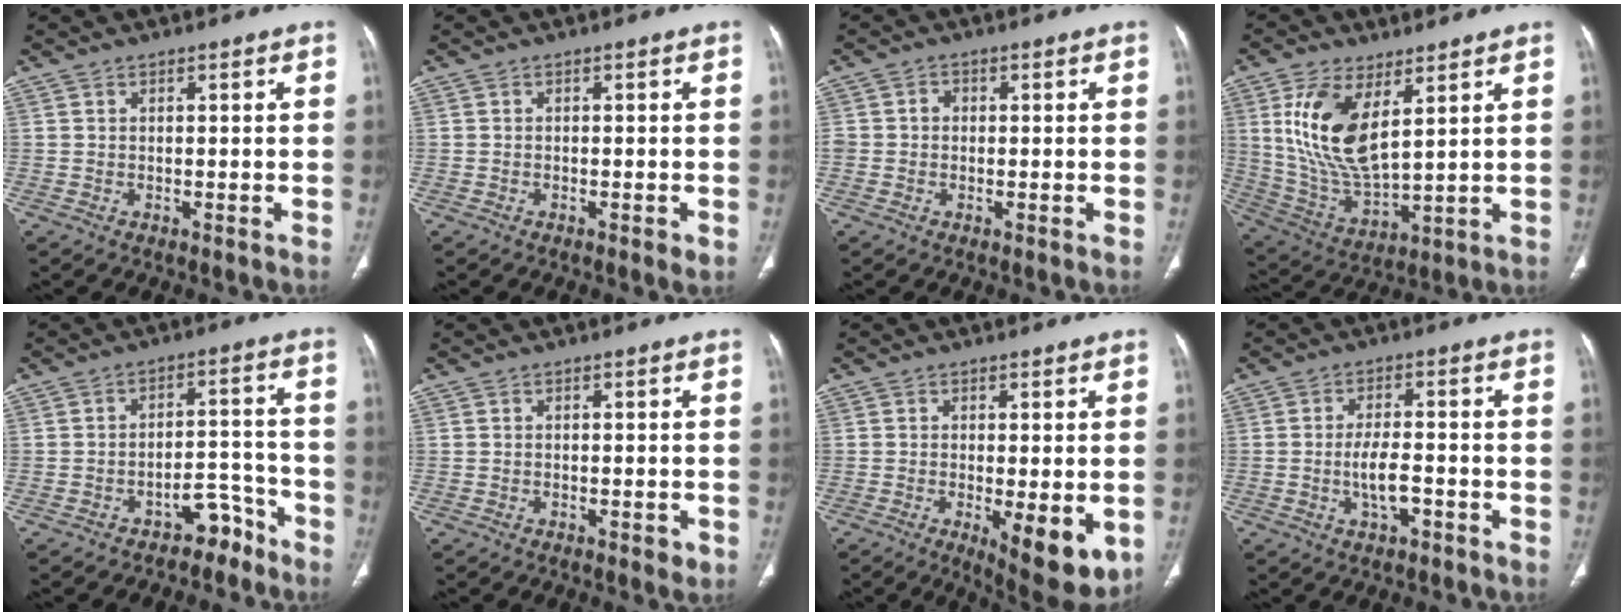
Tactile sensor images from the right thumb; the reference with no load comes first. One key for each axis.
{"total": 1.2, "fx": -0.5, "fy": 0.4, "fz": 1.0, "tx": -0.018, "ty": -0.003, "tz": -0.008}
{"total": 2.3, "fx": -0.1, "fy": 2.1, "fz": 1.0, "tx": -0.005, "ty": 0.011, "tz": -0.004}
{"total": 14.8, "fx": 5.4, "fy": 6.8, "fz": 12.0, "tx": -0.234, "ty": -0.028, "tz": 0.118}
{"total": 6.2, "fx": -4.7, "fy": 3.4, "fz": 2.0, "tx": -0.005, "ty": 0.076, "tz": -0.068}
{"total": 1.7, "fx": -0.7, "fy": 0.8, "fz": 1.3, "tx": -0.016, "ty": -0.001, "tz": -0.009}
{"total": 10.4, "fx": -2.8, "fy": 3.6, "fz": 9.4, "tx": -0.126, "ty": -0.023, "tz": -0.032}
{"total": 5.0, "fx": -1.8, "fy": 2.1, "fz": 4.1, "tx": -0.074, "ty": 0.014, "tz": -0.030}